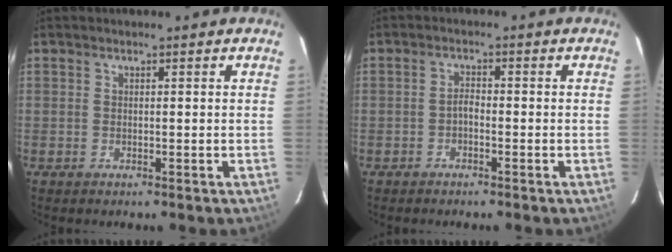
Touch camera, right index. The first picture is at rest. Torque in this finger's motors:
{"motor_torque": [0.38, -0.24, 0.17, 0.04]}